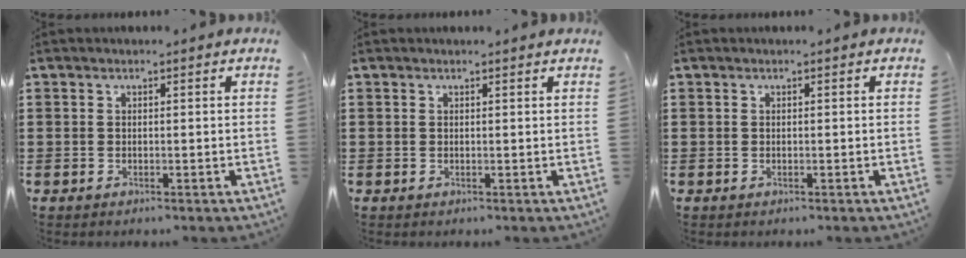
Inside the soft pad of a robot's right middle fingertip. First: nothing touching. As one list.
[{"total": 0.0}, {"total": 0.0}]